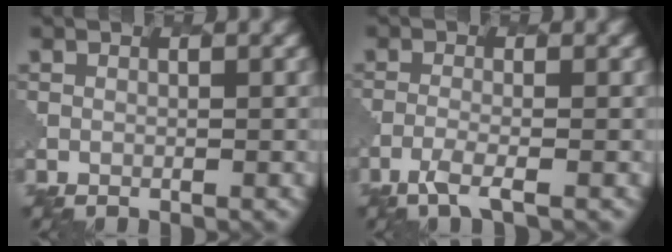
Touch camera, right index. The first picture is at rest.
{"total": 2.5, "force": [-1.6, 0.5, 1.8], "torque": [-0.036, -0.004, -0.044]}